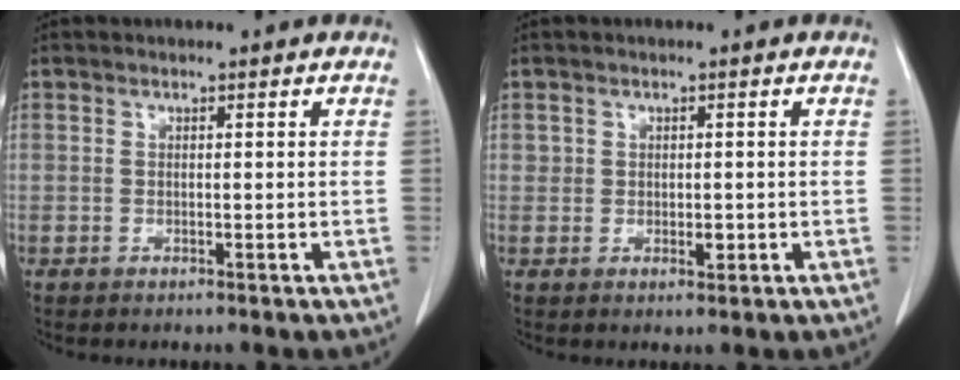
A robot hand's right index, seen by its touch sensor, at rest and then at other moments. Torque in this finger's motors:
{"motor_torque": [-0.03, 0.02, 0.09, 0.02]}